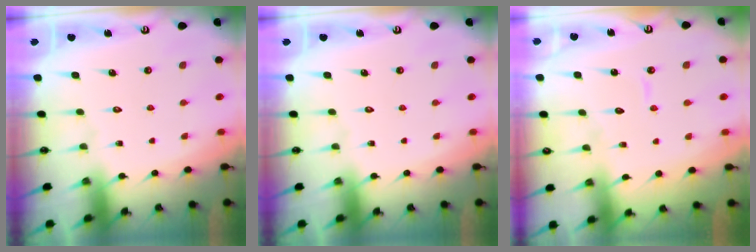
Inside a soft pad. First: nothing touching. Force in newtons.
{"total": 0.0}
{"total": 5.4, "press": 5.4, "slide": 0.4}